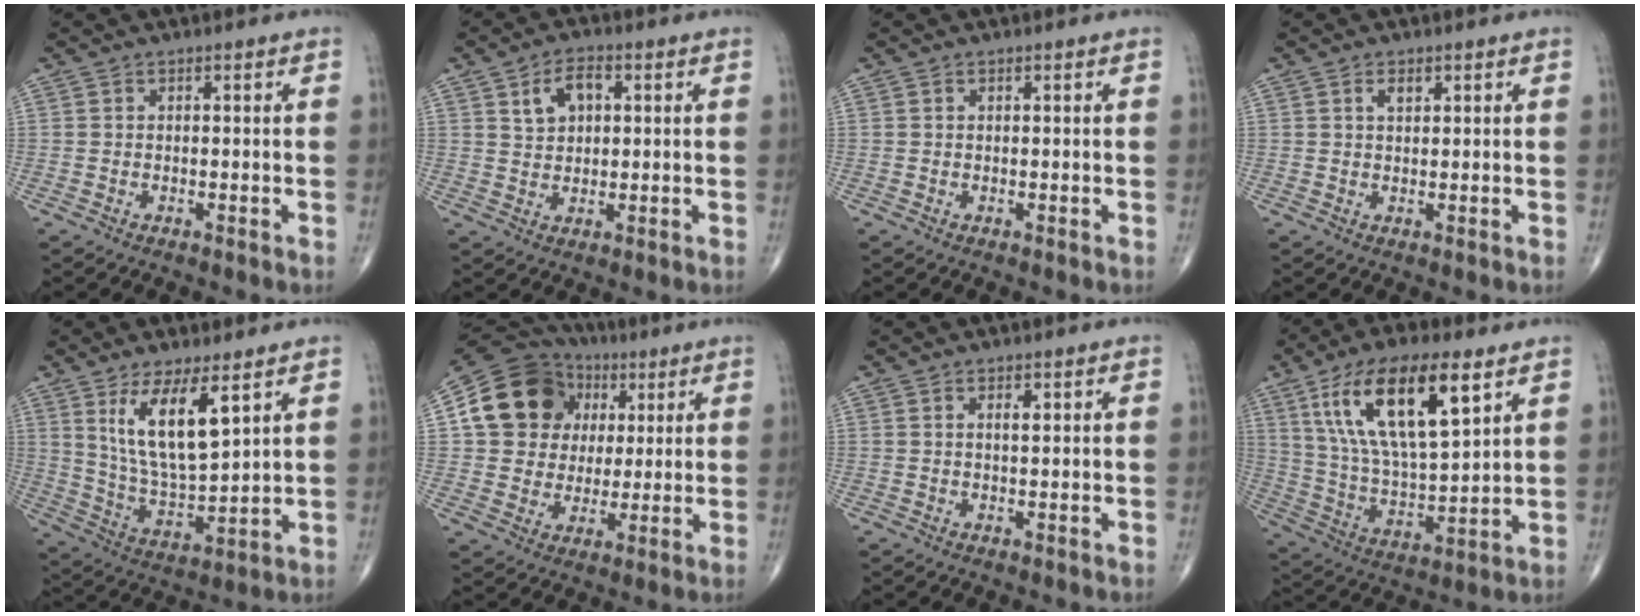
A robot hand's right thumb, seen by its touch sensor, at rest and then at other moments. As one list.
[{"total": 5.8, "force": [2.0, 3.7, 4.0], "torque": [-0.054, 0.002, 0.033]}, {"total": 0.0}, {"total": 1.9, "force": [0.9, 1.1, 1.3], "torque": [-0.018, -0.004, 0.015]}, {"total": 13.4, "force": [6.1, 4.5, 11.1], "torque": [-0.193, -0.039, 0.129]}, {"total": 17.4, "force": [4.5, 14.9, 7.6], "torque": [-0.110, 0.020, 0.082]}, {"total": 1.7, "force": [0.6, 0.6, 1.4], "torque": [-0.021, -0.001, 0.010]}, {"total": 20.8, "force": [9.4, 7.5, 17.0], "torque": [-0.299, -0.025, 0.175]}]